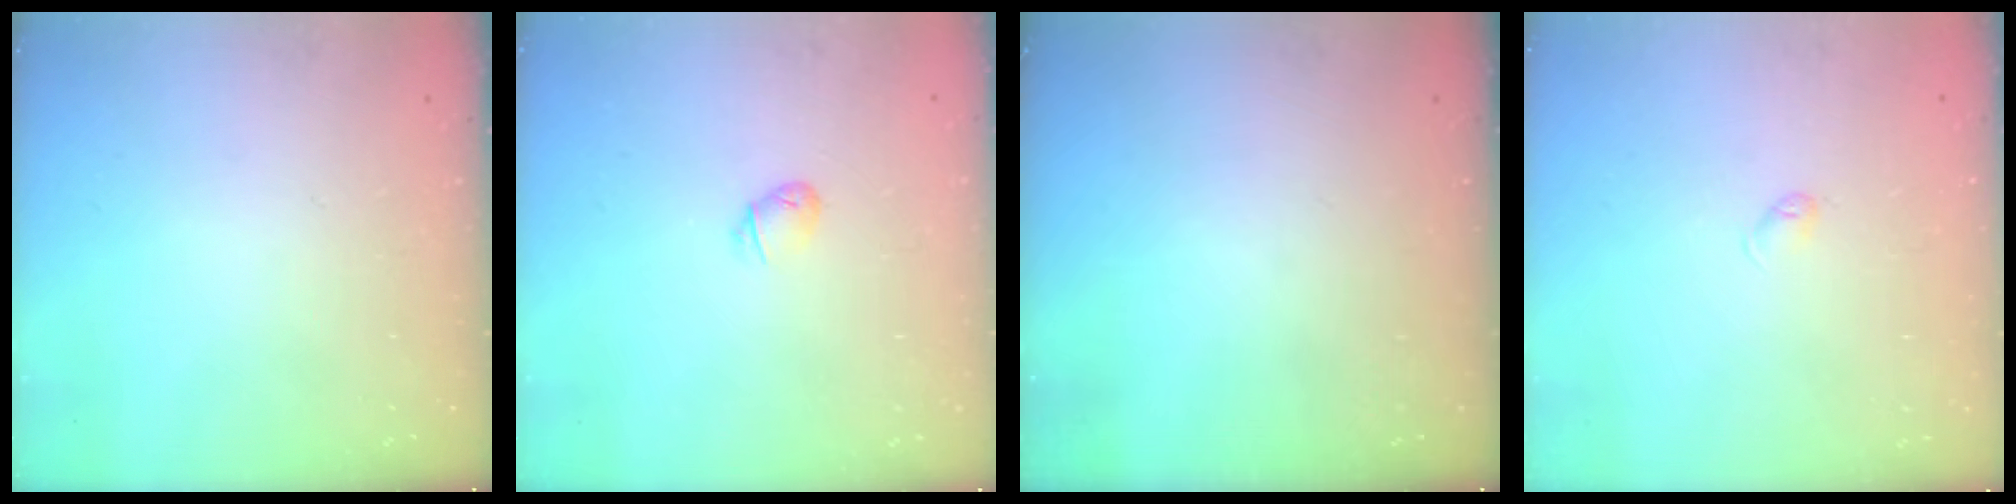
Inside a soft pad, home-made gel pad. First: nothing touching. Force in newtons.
{"total": 4.3, "press": 4.2, "slide": 1.0}
{"total": 0.0}
{"total": 3.0, "press": 2.9, "slide": 0.6}